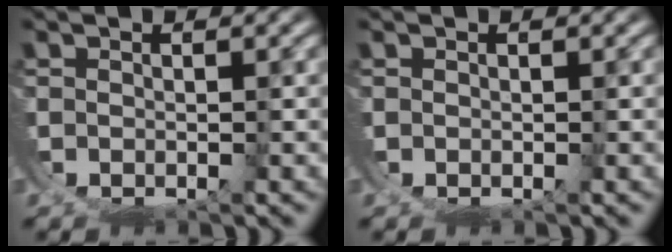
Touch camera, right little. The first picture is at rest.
{"total": 0.0}